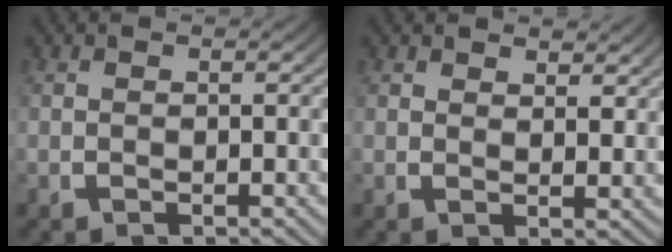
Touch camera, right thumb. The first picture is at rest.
{"total": 2.3, "force": [2.0, 0.8, 0.7], "torque": [0.001, -0.006, 0.032]}